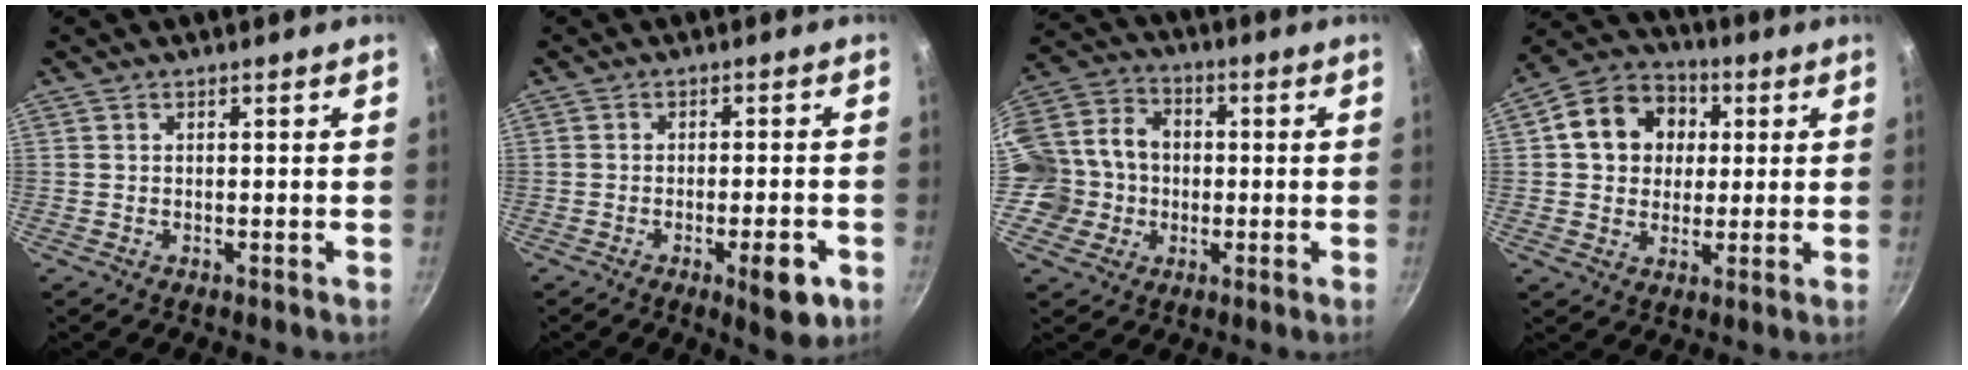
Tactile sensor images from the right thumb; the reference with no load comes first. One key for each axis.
{"total": 7.3, "fx": -3.0, "fy": 2.2, "fz": 6.3, "tx": -0.072, "ty": 0.012, "tz": -0.036}
{"total": 12.7, "fx": -1.4, "fy": 11.4, "fz": 5.6, "tx": -0.084, "ty": 0.030, "tz": -0.038}
{"total": 12.6, "fx": 2.6, "fy": 10.6, "fz": 6.3, "tx": -0.082, "ty": 0.015, "tz": 0.030}